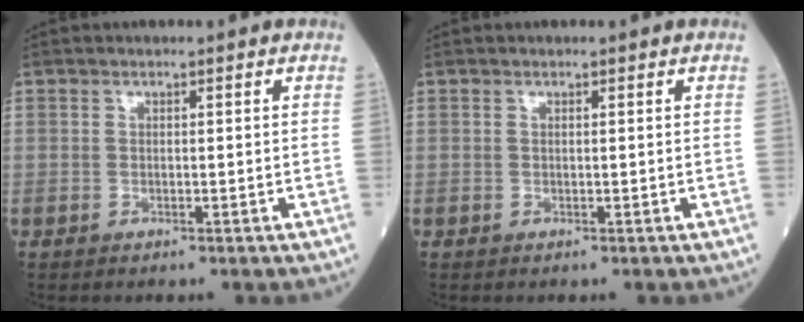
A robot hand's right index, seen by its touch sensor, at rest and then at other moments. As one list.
[{"total": 0.0}]